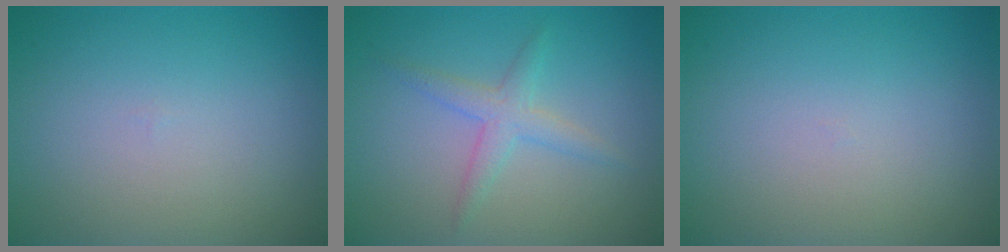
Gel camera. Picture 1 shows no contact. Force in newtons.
{"total": 2.2, "press": 2.2, "slide": 0.1}
{"total": 0.0}